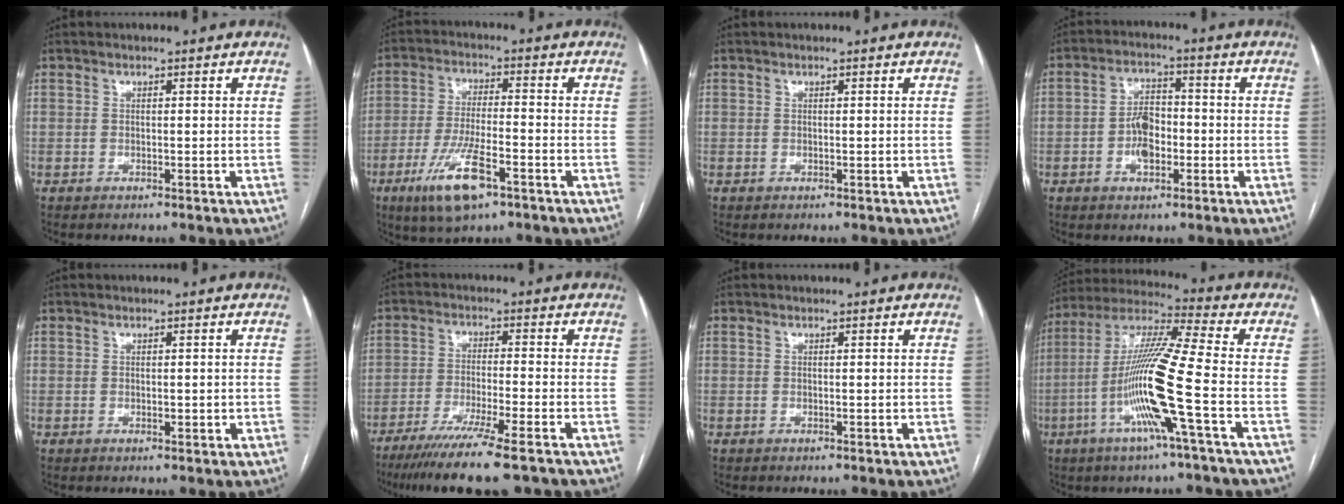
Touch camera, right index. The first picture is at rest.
{"total": 10.4, "force": [-5.5, 2.4, 8.5], "torque": [-0.174, -0.018, -0.095]}
{"total": 0.0}
{"total": 5.6, "force": [-1.6, 3.1, 4.4], "torque": [-0.084, 0.012, -0.029]}
{"total": 1.2, "force": [-0.1, 0.7, 0.9], "torque": [-0.014, 0.001, 0.002]}
{"total": 12.5, "force": [-9.4, 0.2, 8.3], "torque": [-0.136, -0.034, -0.148]}
{"total": 0.0}
{"total": 14.9, "force": [-4.3, -0.8, 14.2], "torque": [-0.282, -0.005, -0.093]}